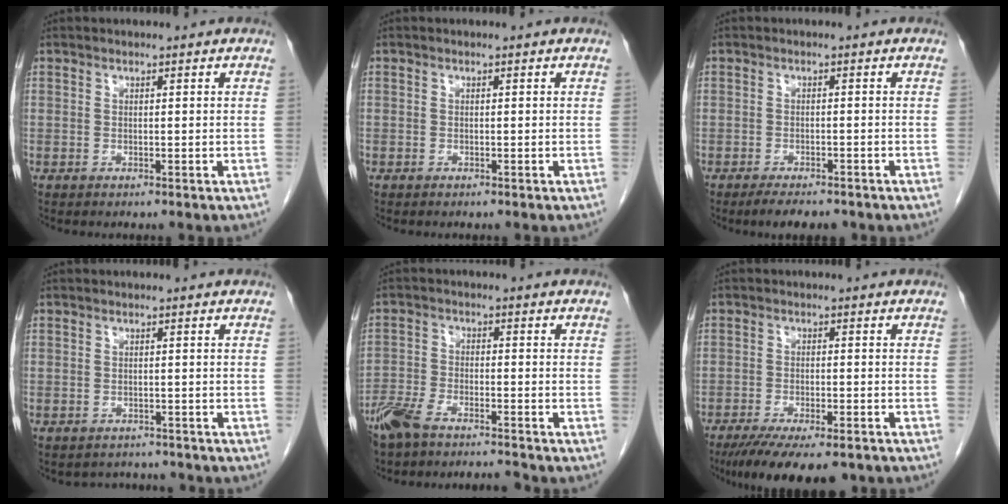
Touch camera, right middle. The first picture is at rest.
{"total": 0.0}
{"total": 4.5, "force": [-3.7, 1.5, 2.3], "torque": [-0.033, -0.005, -0.052]}
{"total": 2.8, "force": [-2.4, 1.3, -0.5], "torque": [0.003, 0.005, -0.036]}
{"total": 6.9, "force": [-6.2, 1.1, 2.9], "torque": [-0.062, -0.008, -0.117]}
{"total": 12.0, "force": [-9.1, 3.3, 7.1], "torque": [-0.106, -0.015, -0.136]}